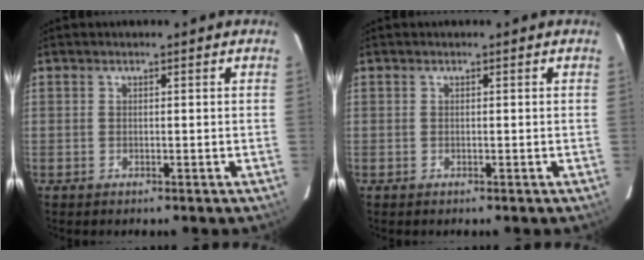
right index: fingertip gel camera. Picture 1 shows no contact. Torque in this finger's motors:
{"motor_torque": [0.00, 0.00, 0.02, 0.00]}